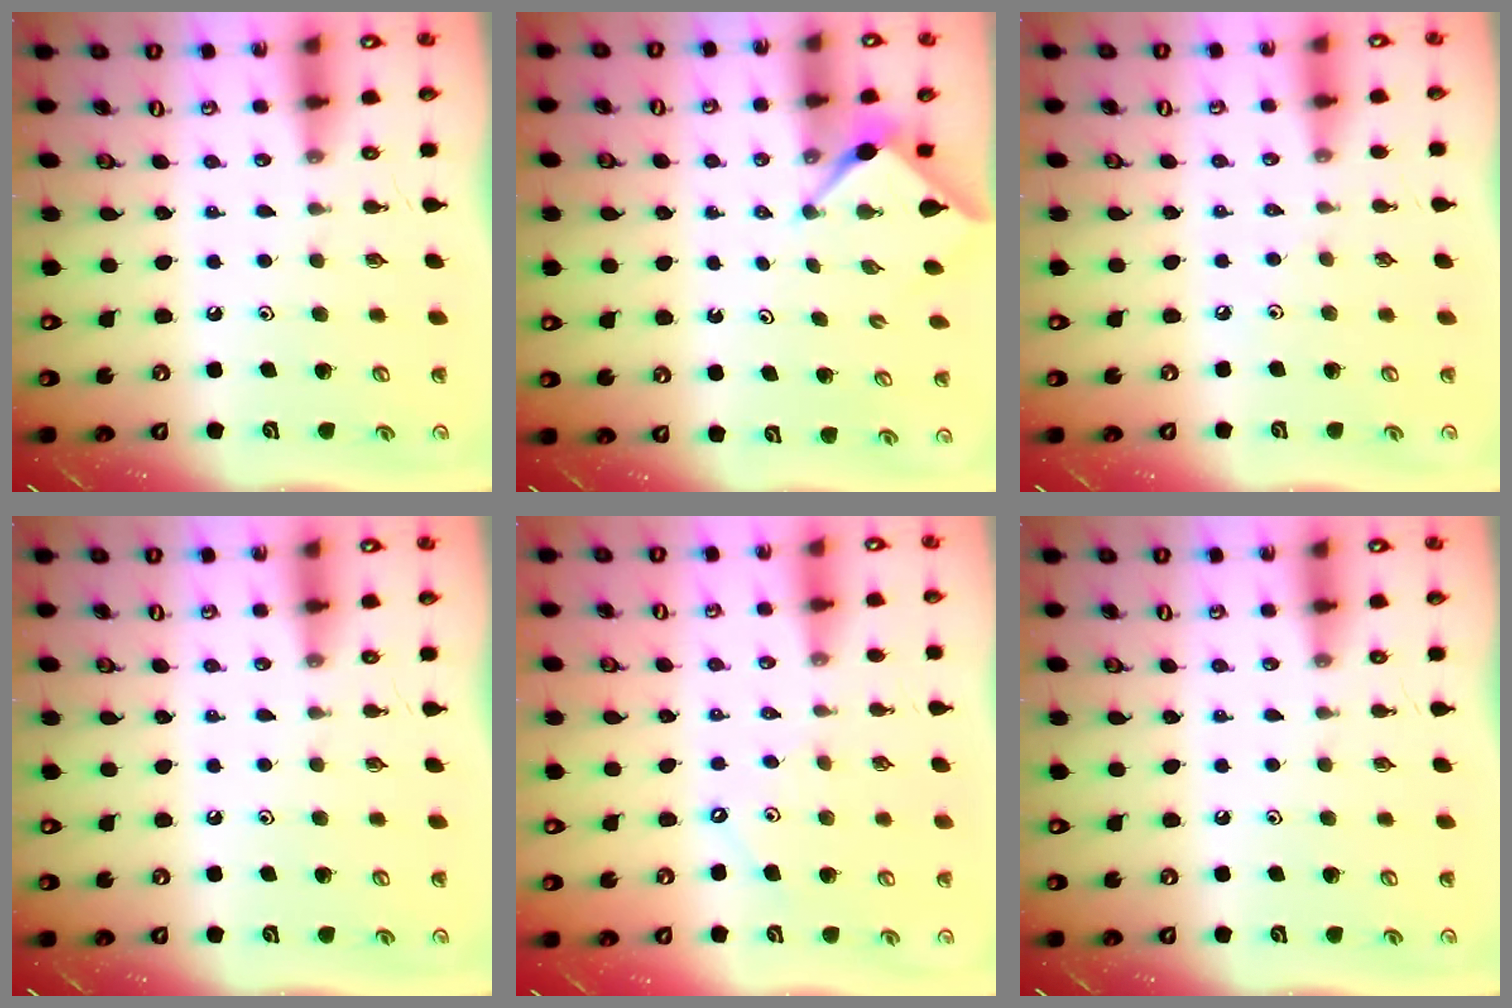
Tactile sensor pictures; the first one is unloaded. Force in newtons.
{"total": 2.9, "press": 2.9, "slide": 0.3}
{"total": 2.1, "press": 2.1, "slide": 0.4}
{"total": 0.0}
{"total": 2.9, "press": 2.8, "slide": 0.5}
{"total": 0.0}